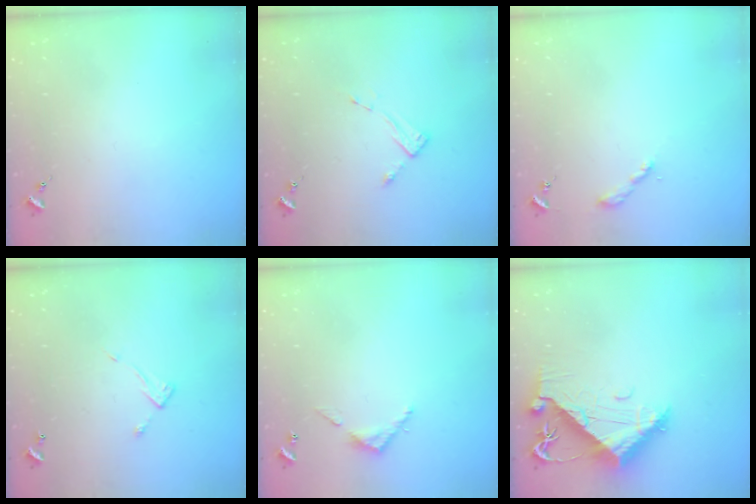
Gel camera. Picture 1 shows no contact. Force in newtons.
{"total": 2.7, "press": 2.7, "slide": 0.4}
{"total": 2.2, "press": 2.2, "slide": 0.2}
{"total": 5.5, "press": 5.5, "slide": 0.2}
{"total": 3.9, "press": 3.9, "slide": 0.3}
{"total": 9.1, "press": 9.1, "slide": 1.1}